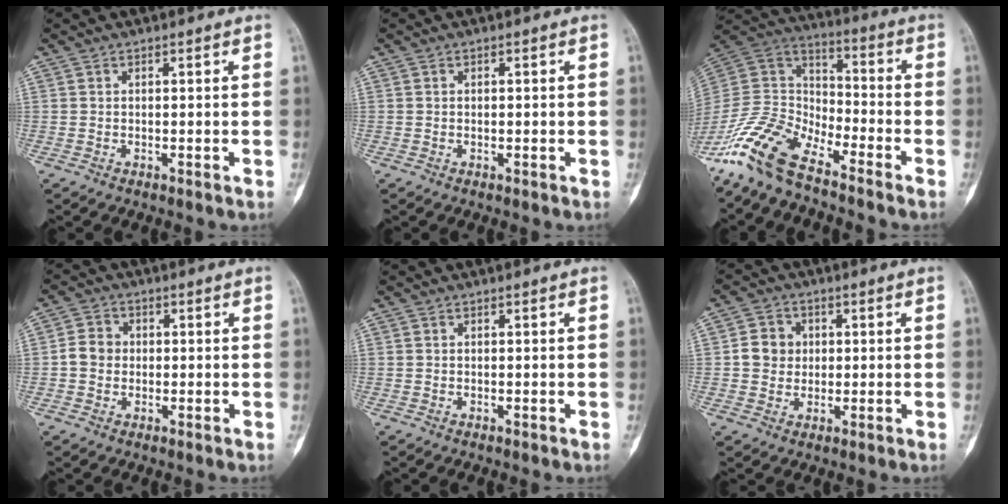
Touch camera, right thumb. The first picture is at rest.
{"total": 0.0}
{"total": 14.2, "force": [-11.1, 4.9, 7.3], "torque": [-0.138, 0.074, -0.227]}
{"total": 4.2, "force": [-0.2, 3.7, 1.9], "torque": [-0.022, 0.011, -0.011]}
{"total": 0.0}
{"total": 5.5, "force": [0.5, 5.0, 2.2], "torque": [-0.012, 0.005, 0.004]}